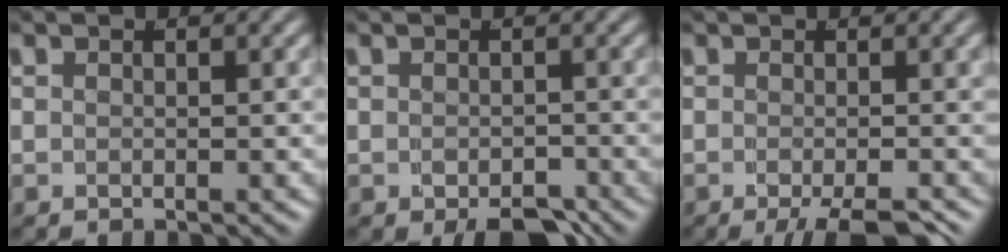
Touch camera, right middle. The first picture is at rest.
{"total": 3.3, "force": [-2.3, 1.1, 2.2], "torque": [-0.030, -0.021, -0.026]}
{"total": 5.2, "force": [-3.5, 1.0, 3.7], "torque": [-0.043, -0.017, -0.043]}